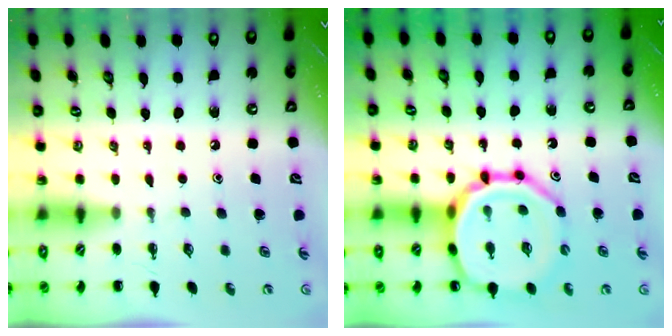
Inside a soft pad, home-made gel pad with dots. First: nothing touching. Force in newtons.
{"total": 18.4, "press": 18.2, "slide": 2.8}